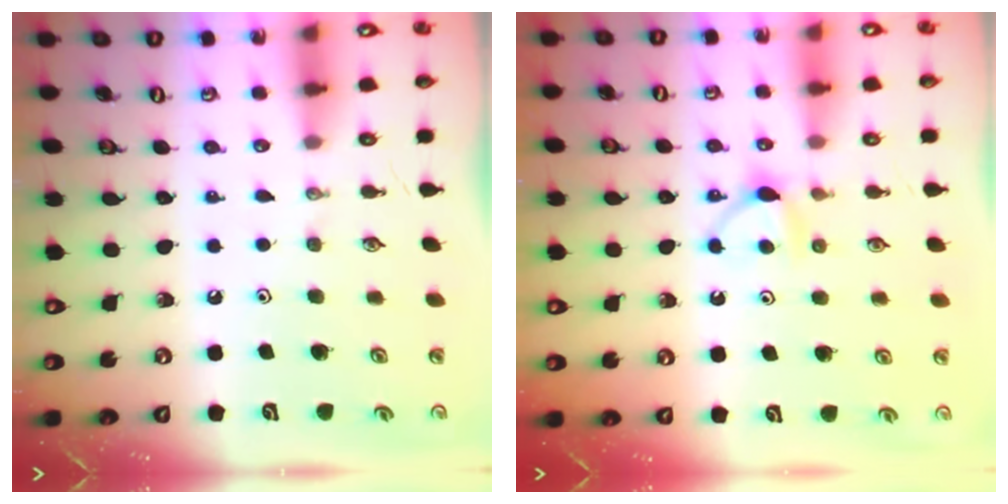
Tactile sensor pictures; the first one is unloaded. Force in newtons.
{"total": 5.5, "press": 5.4, "slide": 0.7}